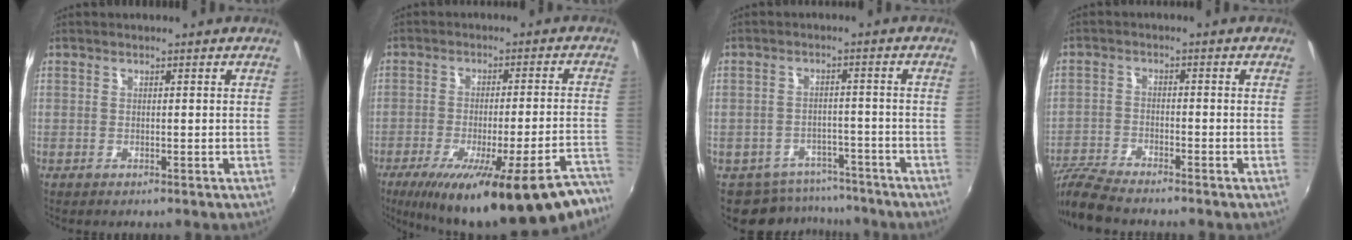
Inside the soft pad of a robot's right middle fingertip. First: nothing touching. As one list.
[{"total": 24.7, "force": [-19.0, 4.1, 15.3], "torque": [-0.228, -0.051, -0.261]}, {"total": 8.2, "force": [-7.1, 4.1, 0.7], "torque": [-0.018, 0.017, -0.092]}, {"total": 7.7, "force": [-7.0, 0.7, 2.9], "torque": [-0.083, -0.017, -0.140]}]